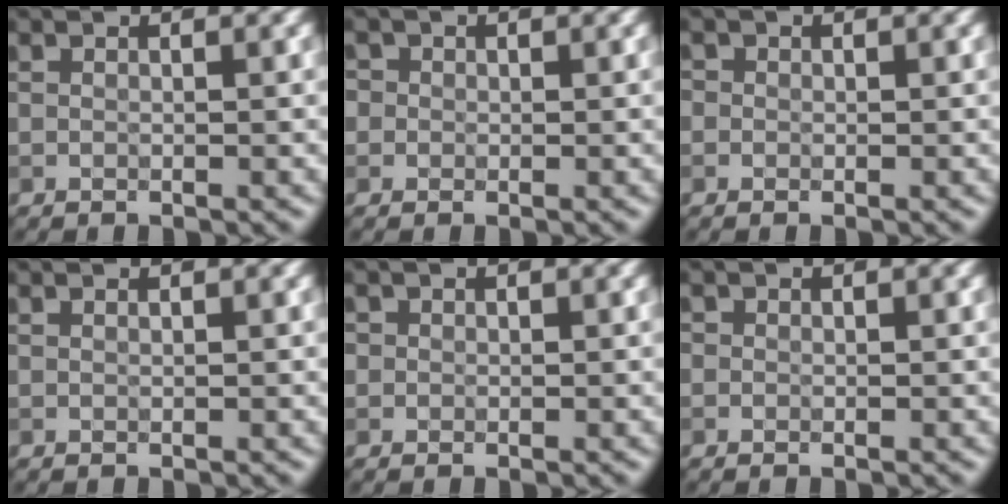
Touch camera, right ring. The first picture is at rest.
{"total": 1.8, "force": [0.5, 1.6, 0.6], "torque": [0.003, 0.010, -0.014]}
{"total": 0.9, "force": [0.1, 0.8, 0.3], "torque": [-0.007, 0.002, -0.008]}
{"total": 0.0}
{"total": 0.9, "force": [0.2, 0.8, 0.1], "torque": [-0.002, 0.000, -0.003]}
{"total": 0.6, "force": [0.0, 0.5, 0.1], "torque": [-0.002, -0.001, -0.002]}